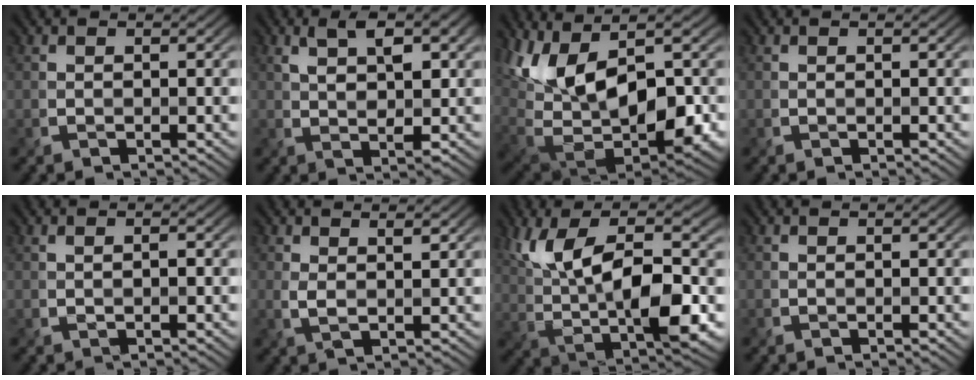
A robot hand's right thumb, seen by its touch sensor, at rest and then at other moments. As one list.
[{"total": 5.9, "force": [2.0, 2.5, 4.9], "torque": [-0.088, -0.001, 0.032]}, {"total": 15.2, "force": [2.4, 8.4, 12.5], "torque": [-0.263, -0.009, 0.041]}, {"total": 0.0}, {"total": 1.0, "force": [0.0, 0.3, 1.0], "torque": [-0.016, 0.001, 0.003]}, {"total": 2.0, "force": [1.1, 0.5, 1.6], "torque": [-0.036, -0.004, 0.021]}, {"total": 13.5, "force": [2.9, 5.0, 12.1], "torque": [-0.222, 0.001, 0.051]}, {"total": 0.0}]